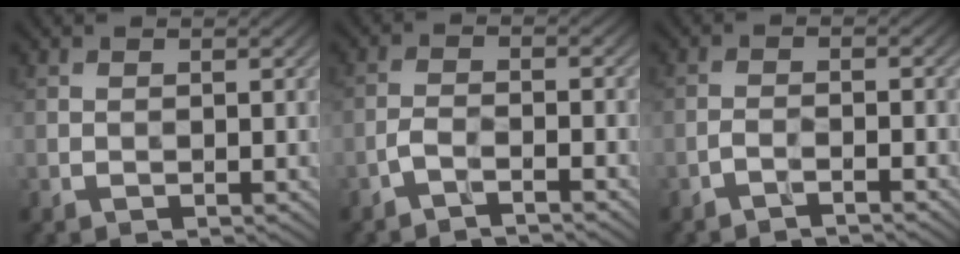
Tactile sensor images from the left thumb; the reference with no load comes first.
{"total": 2.6, "force": [-2.1, 0.4, 1.5], "torque": [-0.032, 0.002, -0.050]}
{"total": 2.1, "force": [-1.7, 0.3, 1.2], "torque": [-0.020, 0.004, -0.042]}